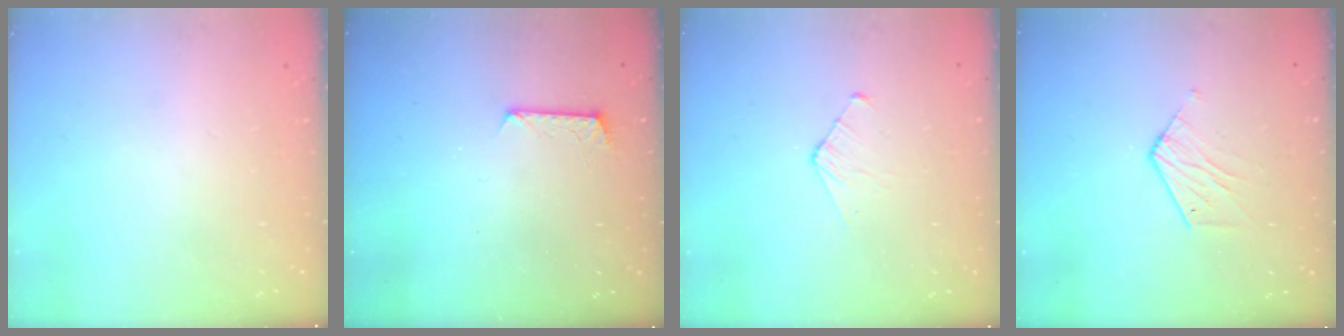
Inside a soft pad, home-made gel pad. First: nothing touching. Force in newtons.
{"total": 7.0, "press": 6.9, "slide": 0.6}
{"total": 3.2, "press": 3.2, "slide": 0.2}
{"total": 5.9, "press": 5.9, "slide": 0.5}